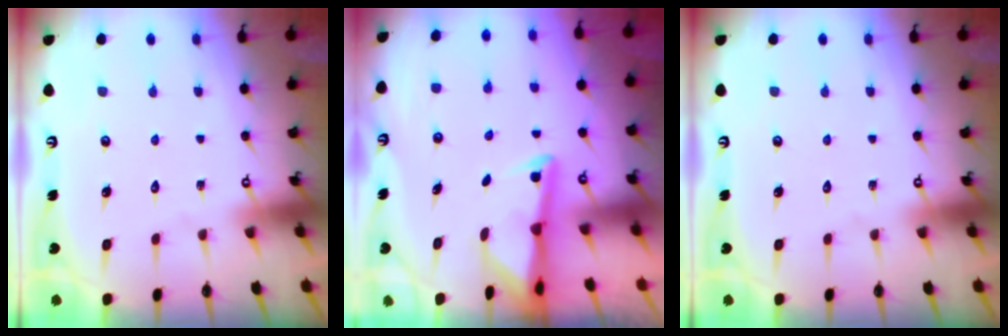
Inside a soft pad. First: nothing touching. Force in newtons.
{"total": 2.7, "press": 2.7, "slide": 0.7}
{"total": 0.0}